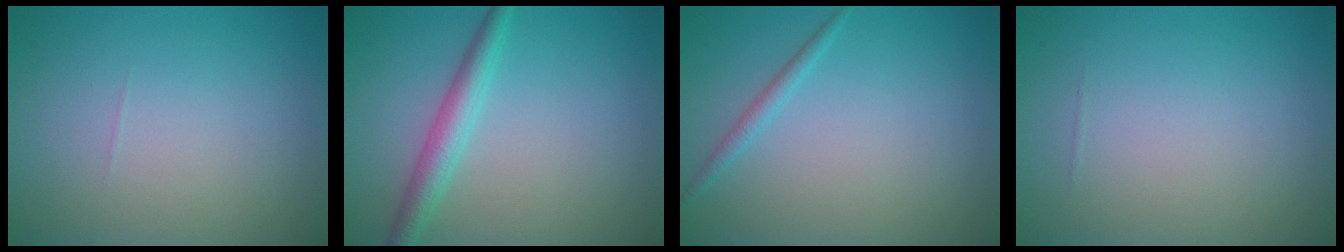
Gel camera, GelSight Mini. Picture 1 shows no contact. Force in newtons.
{"total": 2.9, "press": 2.9, "slide": 0.1}
{"total": 1.1, "press": 1.1, "slide": 0.0}
{"total": 0.0}